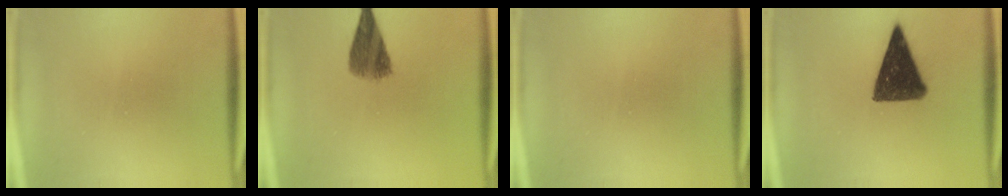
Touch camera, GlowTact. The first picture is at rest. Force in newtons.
{"total": 7.2}
{"total": 0.0}
{"total": 11.5}